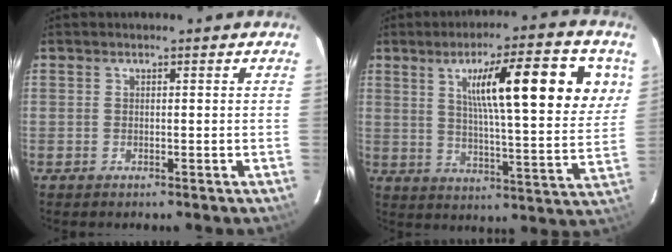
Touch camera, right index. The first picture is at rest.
{"total": 21.0, "force": [8.9, 4.0, 18.6], "torque": [-0.271, 0.017, 0.137]}